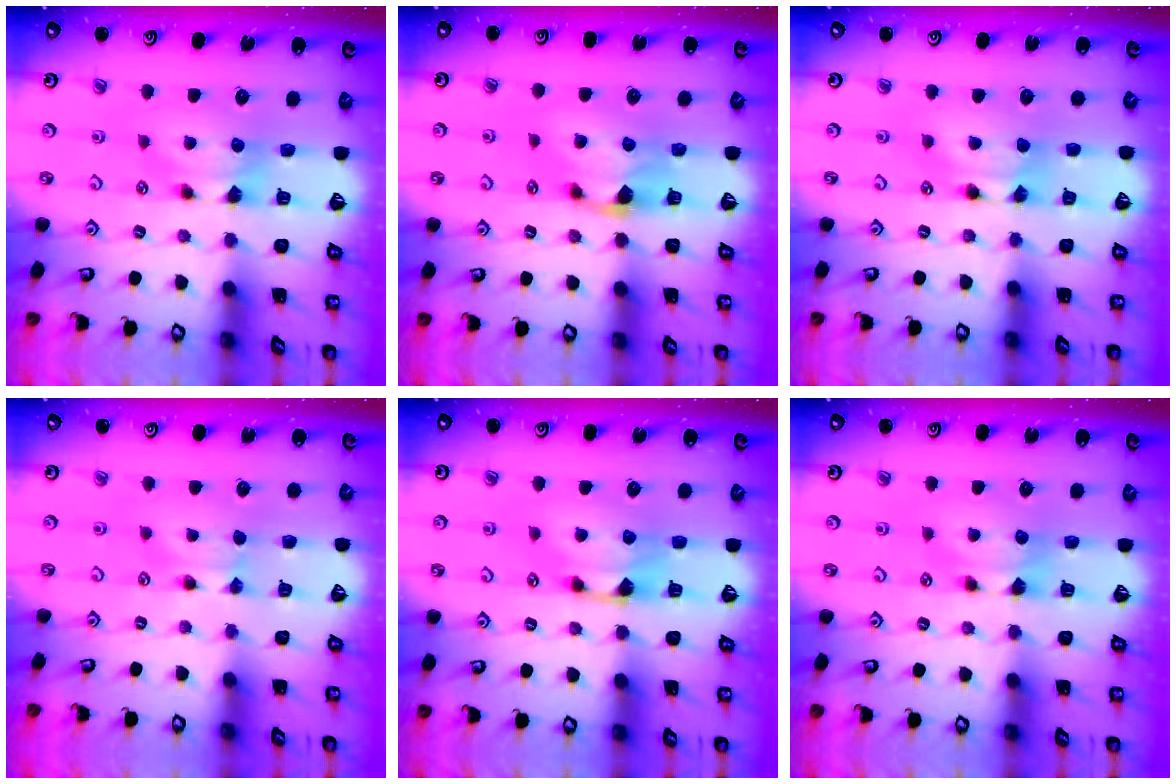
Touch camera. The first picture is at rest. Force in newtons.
{"total": 1.6, "press": 1.2, "slide": 1.1}
{"total": 1.9, "press": 1.9, "slide": 0.1}
{"total": 0.0}
{"total": 1.5, "press": 0.7, "slide": 1.4}
{"total": 0.0}